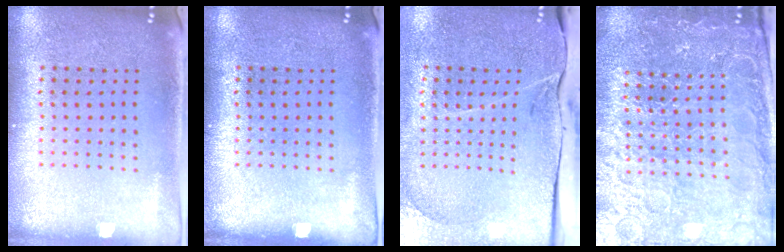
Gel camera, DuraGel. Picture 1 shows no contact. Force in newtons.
{"total": 0.0}
{"total": 3.4, "press": 3.2, "slide": 1.4}
{"total": 4.9, "press": 4.6, "slide": 1.7}